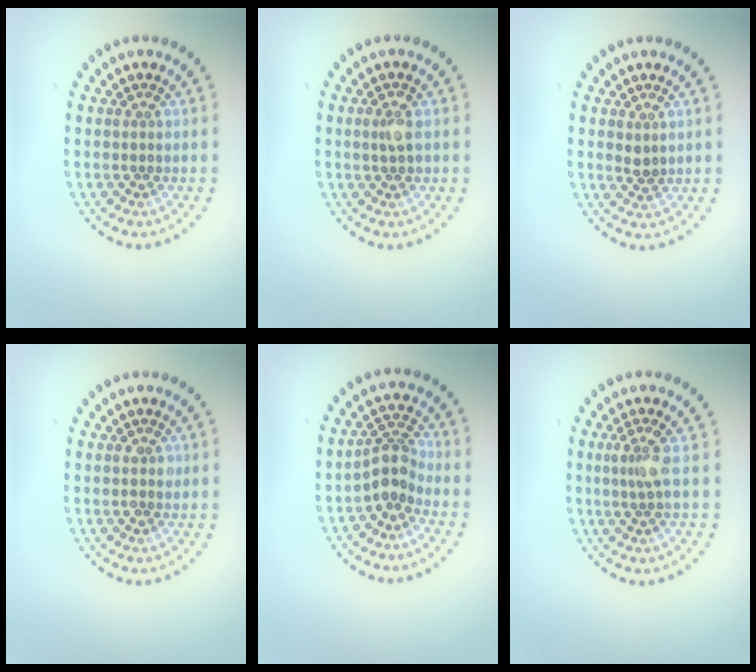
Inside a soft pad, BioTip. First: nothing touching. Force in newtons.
{"total": 1.4, "press": 1.4, "slide": 0.2}
{"total": 1.0, "press": 0.9, "slide": 0.3}
{"total": 1.1, "press": 1.1, "slide": 0.0}
{"total": 2.7, "press": 2.1, "slide": 1.8}
{"total": 2.0, "press": 1.5, "slide": 1.3}